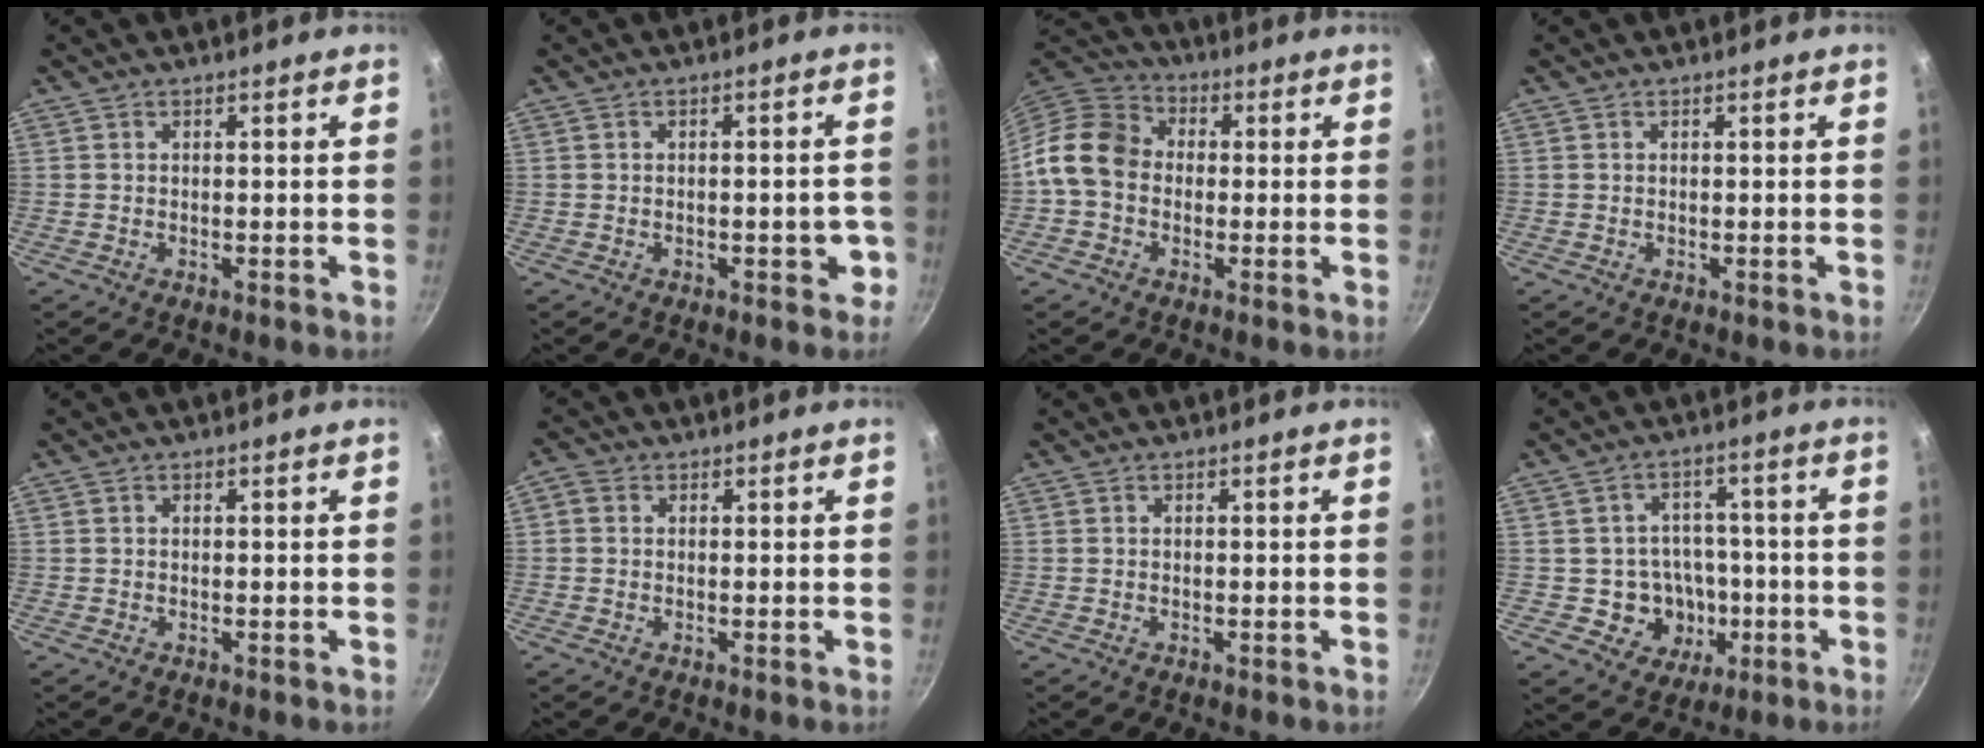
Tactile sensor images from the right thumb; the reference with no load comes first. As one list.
[{"total": 3.8, "force": [-1.3, 1.8, 3.0], "torque": [-0.016, 0.013, -0.019]}, {"total": 11.0, "force": [-0.6, 8.9, 6.3], "torque": [-0.086, 0.026, -0.036]}, {"total": 0.0}, {"total": 0.0}, {"total": 1.9, "force": [0.2, 1.6, 1.0], "torque": [-0.024, 0.009, -0.004]}, {"total": 0.0}, {"total": 9.4, "force": [-2.0, 8.7, 3.0], "torque": [0.003, 0.027, -0.026]}]